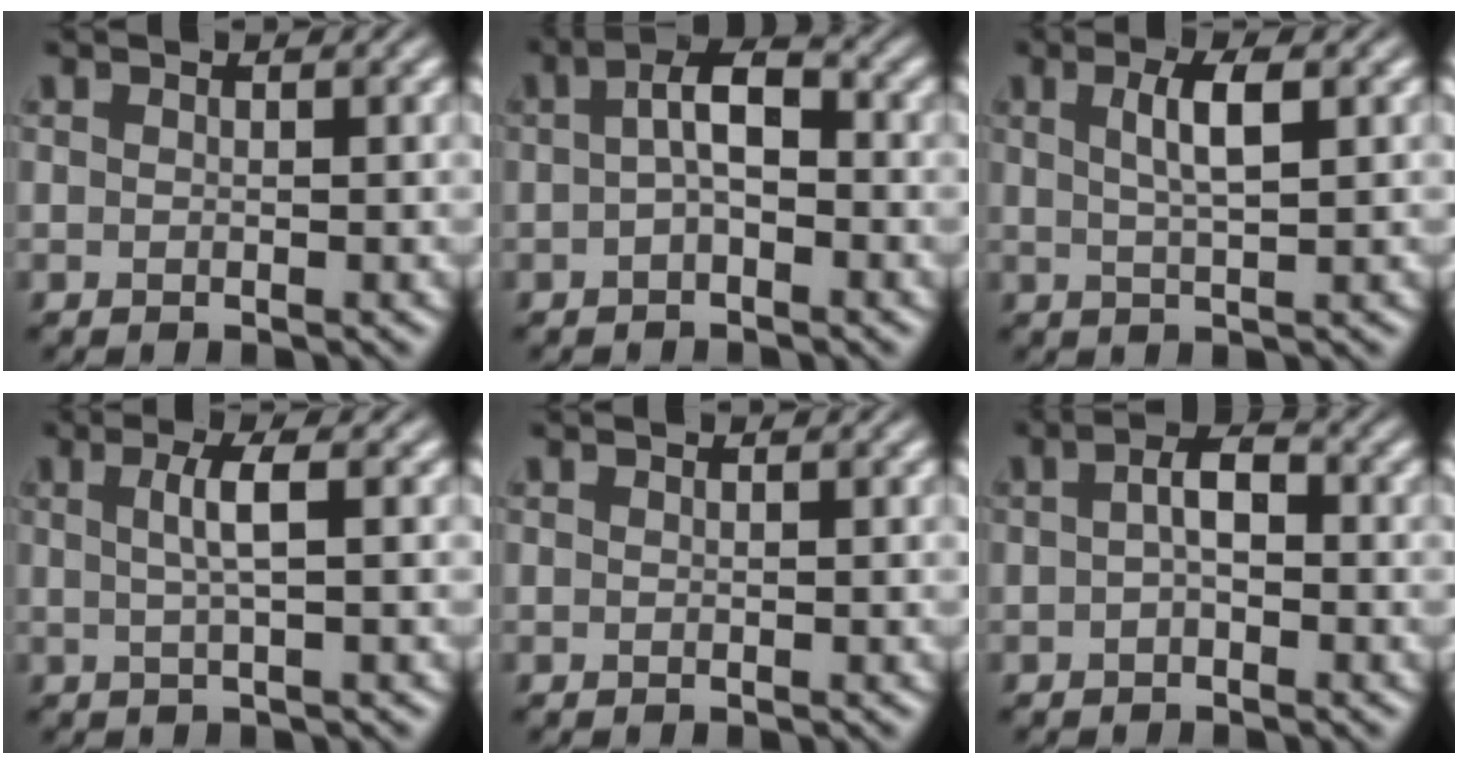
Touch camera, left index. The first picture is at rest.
{"total": 3.6, "force": [-0.1, 1.5, 3.2], "torque": [-0.058, 0.011, -0.011]}
{"total": 3.4, "force": [1.0, 0.8, 3.1], "torque": [-0.052, 0.006, 0.018]}
{"total": 2.6, "force": [0.4, 0.6, 2.6], "torque": [-0.045, 0.005, 0.004]}
{"total": 0.0}
{"total": 2.5, "force": [-0.2, 1.1, 2.2], "torque": [-0.039, 0.007, -0.009]}